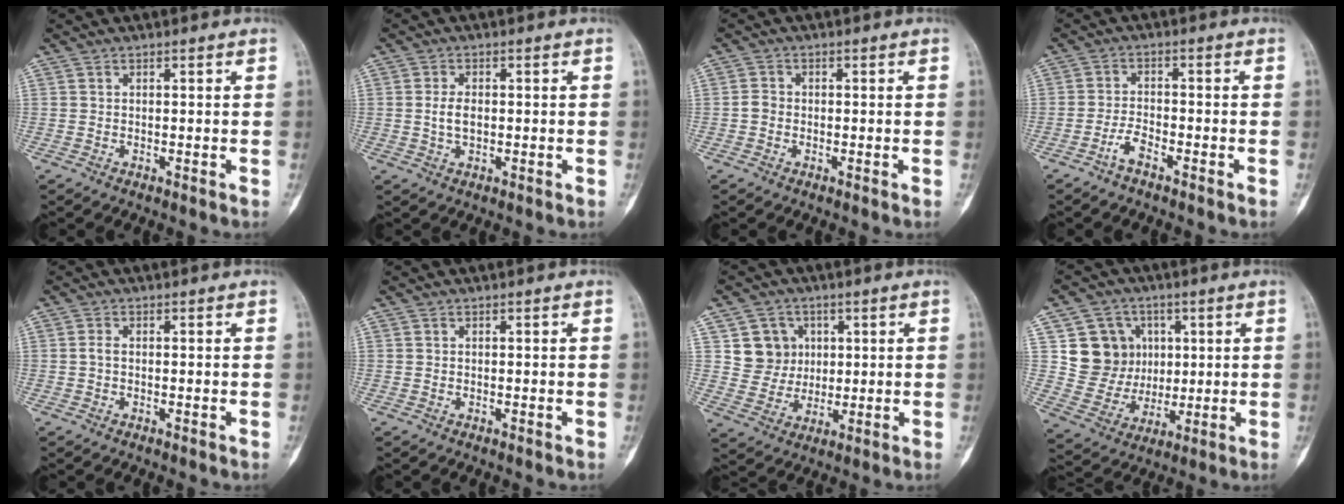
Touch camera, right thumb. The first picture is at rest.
{"total": 3.2, "force": [-0.1, 1.8, 2.6], "torque": [-0.052, 0.002, -0.001]}
{"total": 1.8, "force": [-0.5, 1.5, 0.8], "torque": [-0.009, 0.005, -0.013]}
{"total": 3.3, "force": [-2.3, 0.9, 2.1], "torque": [-0.044, 0.017, -0.050]}
{"total": 1.0, "force": [-0.1, 0.5, 0.8], "torque": [-0.017, 0.001, -0.005]}
{"total": 0.0}
{"total": 7.8, "force": [2.3, 7.2, 1.7], "torque": [0.006, -0.005, 0.043]}
{"total": 11.9, "force": [3.1, 11.0, 3.4], "torque": [-0.012, -0.004, 0.066]}